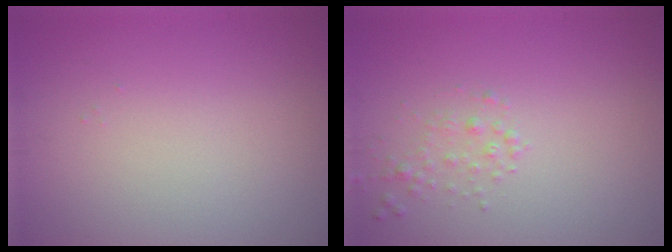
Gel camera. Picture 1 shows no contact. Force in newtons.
{"total": 1.2, "press": 1.2, "slide": 0.1}